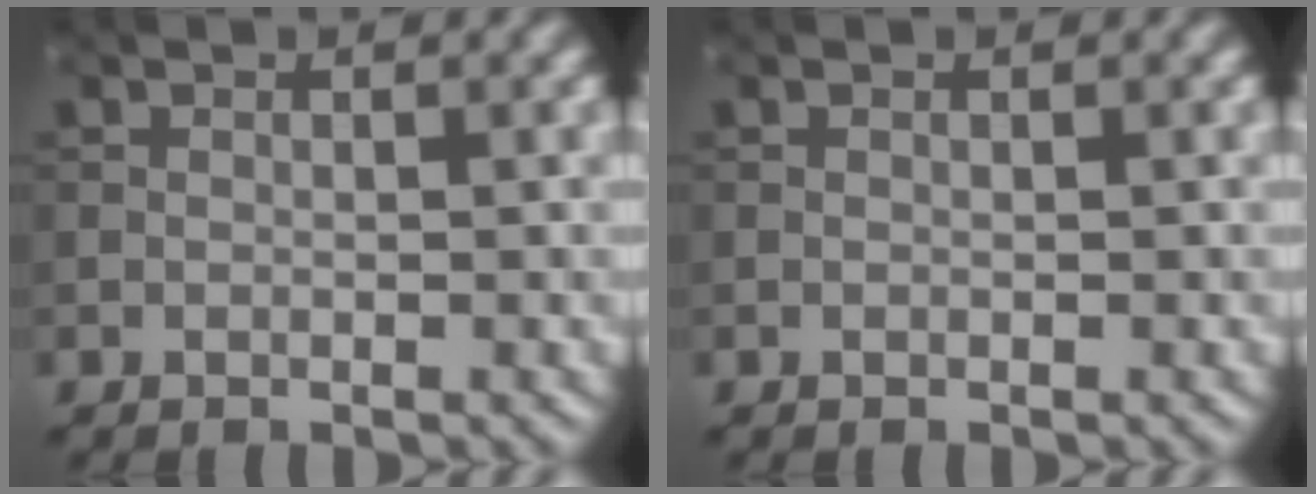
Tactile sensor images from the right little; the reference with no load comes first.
{"total": 0.0}